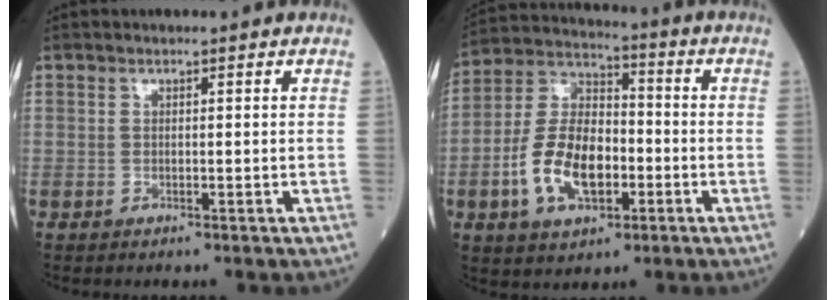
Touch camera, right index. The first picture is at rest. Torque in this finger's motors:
{"motor_torque": [0.82, -0.19, 0.38, 0.21]}